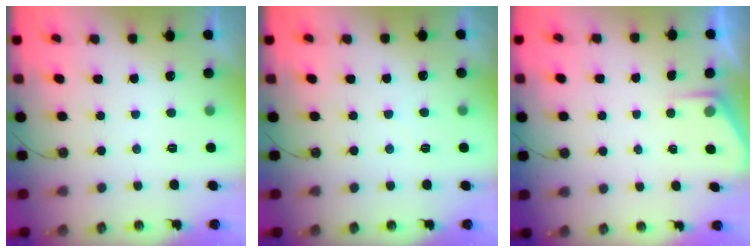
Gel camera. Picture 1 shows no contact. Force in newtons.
{"total": 1.7, "press": 1.6, "slide": 0.4}
{"total": 1.5, "press": 1.4, "slide": 0.2}